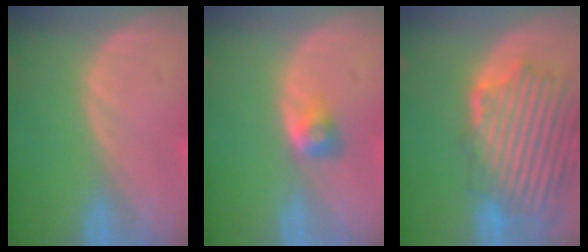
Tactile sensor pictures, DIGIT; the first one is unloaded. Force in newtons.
{"total": 2.9, "press": 2.5, "slide": 1.4}
{"total": 12.3, "press": 11.4, "slide": 4.5}